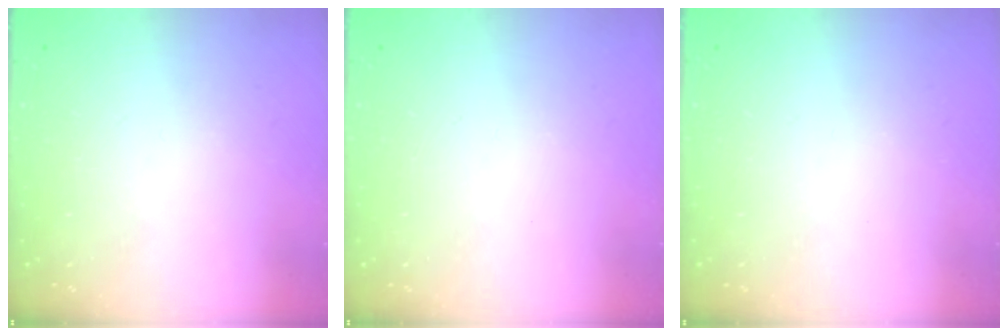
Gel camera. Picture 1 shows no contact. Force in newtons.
{"total": 0.0}
{"total": 0.0}